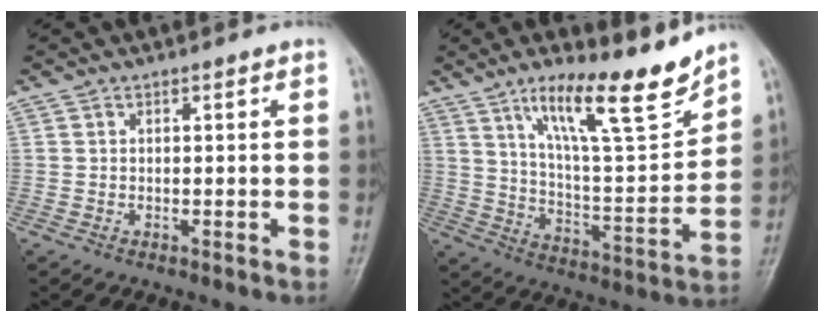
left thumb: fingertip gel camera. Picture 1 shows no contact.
{"total": 17.1, "force": [12.1, 3.4, 11.5], "torque": [-0.163, -0.078, 0.209]}